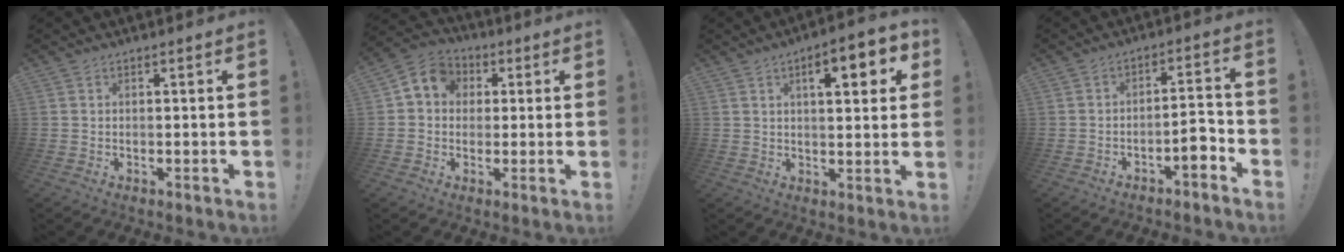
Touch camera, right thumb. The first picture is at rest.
{"total": 7.5, "force": [1.4, 6.7, 3.1], "torque": [-0.039, 0.003, 0.028]}
{"total": 9.6, "force": [3.8, 2.9, 8.4], "torque": [-0.104, -0.012, 0.052]}
{"total": 6.3, "force": [-3.6, 1.8, 4.8], "torque": [-0.066, 0.012, -0.062]}